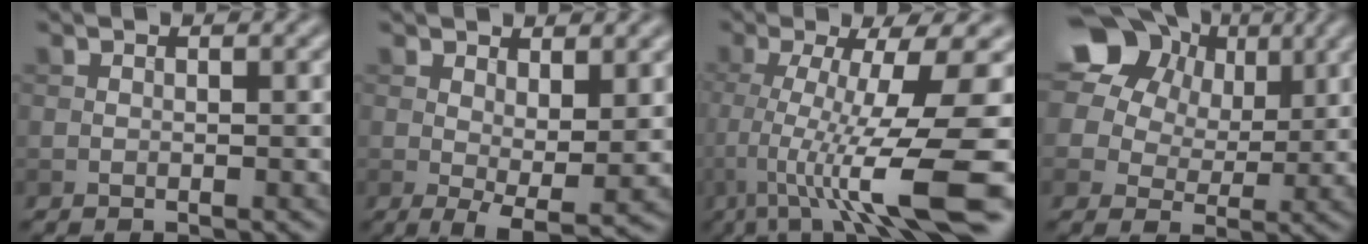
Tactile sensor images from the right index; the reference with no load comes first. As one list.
[{"total": 4.1, "force": [0.8, 1.6, 3.7], "torque": [-0.059, -0.012, 0.018]}, {"total": 12.1, "force": [-2.8, 2.5, 11.5], "torque": [-0.169, -0.009, -0.037]}, {"total": 18.9, "force": [9.8, 13.5, 8.9], "torque": [-0.218, 0.047, 0.186]}]